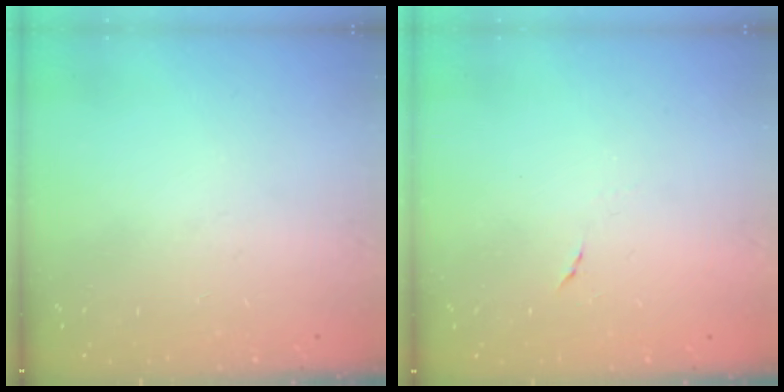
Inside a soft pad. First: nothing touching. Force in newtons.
{"total": 3.9, "press": 3.5, "slide": 1.6}